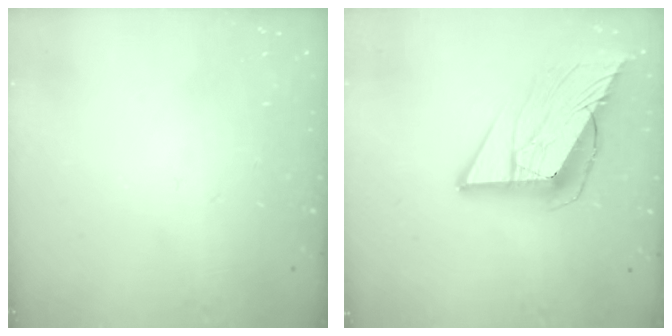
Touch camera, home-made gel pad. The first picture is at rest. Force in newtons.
{"total": 14.7, "press": 14.6, "slide": 1.7}